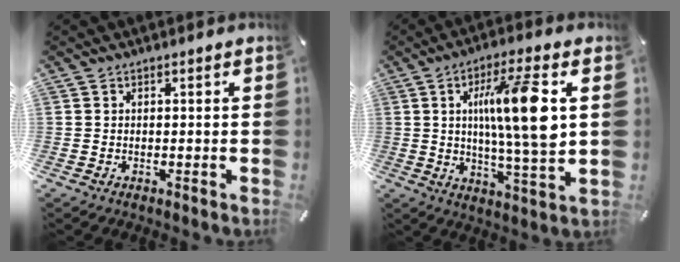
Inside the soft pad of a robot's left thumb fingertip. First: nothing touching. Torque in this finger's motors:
{"motor_torque": [1.23, 2.63, 1.58, -1.19, 0.20]}